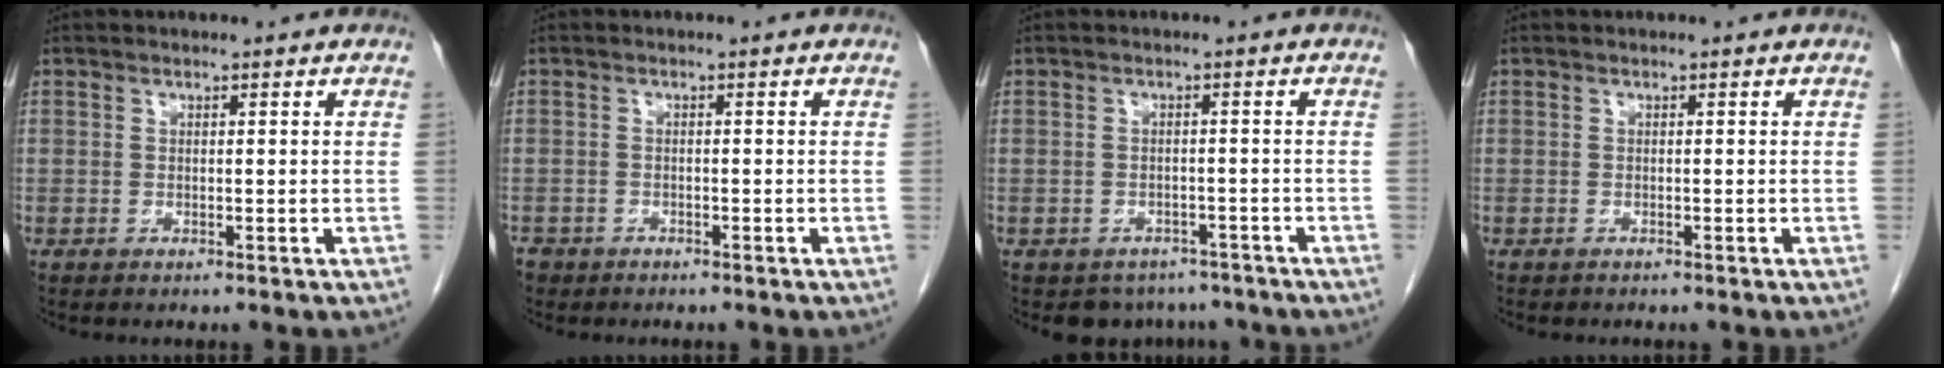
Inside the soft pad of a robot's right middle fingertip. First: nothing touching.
{"total": 3.0, "force": [-2.2, 1.9, 0.5], "torque": [-0.007, 0.001, -0.036]}
{"total": 4.9, "force": [-4.1, 2.7, 0.1], "torque": [0.009, 0.005, -0.053]}
{"total": 1.3, "force": [-1.1, 0.8, -0.2], "torque": [-0.007, 0.002, -0.018]}